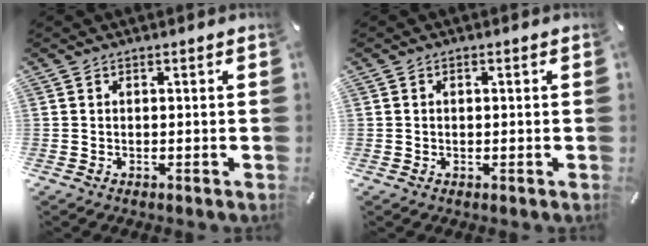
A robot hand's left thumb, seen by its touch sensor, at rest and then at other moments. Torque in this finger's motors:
{"motor_torque": [-0.21, -0.23, -0.01, -0.01, -0.02]}